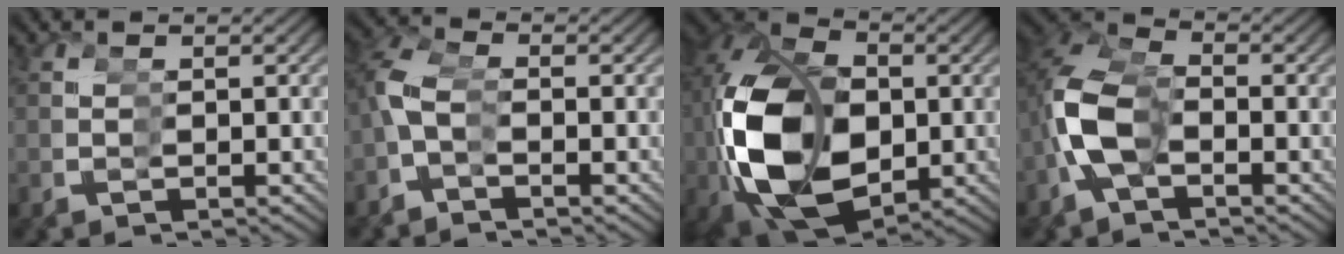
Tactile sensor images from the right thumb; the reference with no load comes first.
{"total": 2.9, "force": [-2.0, 2.1, -0.2], "torque": [-0.061, -0.023, -0.029]}
{"total": 17.5, "force": [-2.1, 12.3, 12.2], "torque": [-0.281, -0.051, -0.006]}
{"total": 8.3, "force": [-2.0, 7.5, 3.1], "torque": [-0.136, -0.035, -0.022]}